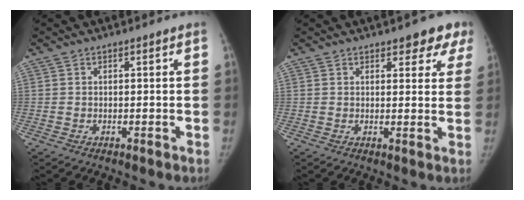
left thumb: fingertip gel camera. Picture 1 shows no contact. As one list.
[{"total": 5.6, "force": [3.9, 2.8, 3.0], "torque": [0.005, -0.014, 0.037]}]